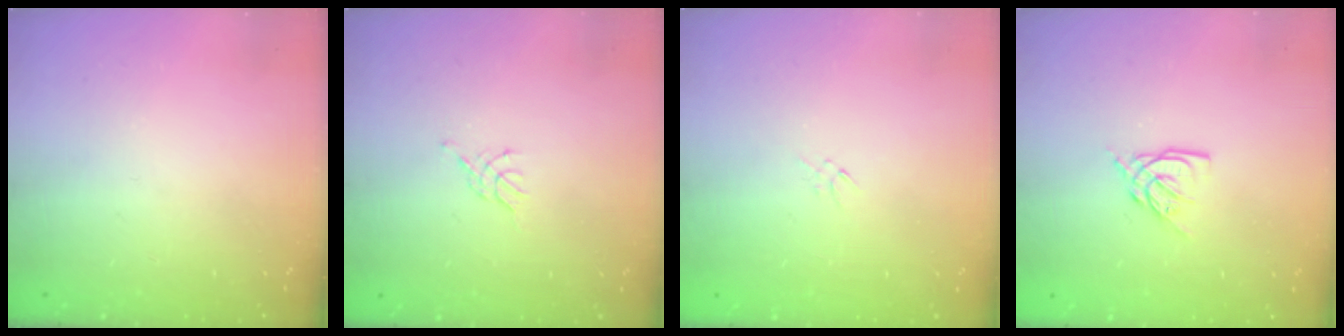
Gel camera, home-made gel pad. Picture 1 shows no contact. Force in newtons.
{"total": 2.3, "press": 2.2, "slide": 0.5}
{"total": 0.9, "press": 0.8, "slide": 0.4}
{"total": 6.5, "press": 6.5, "slide": 0.6}